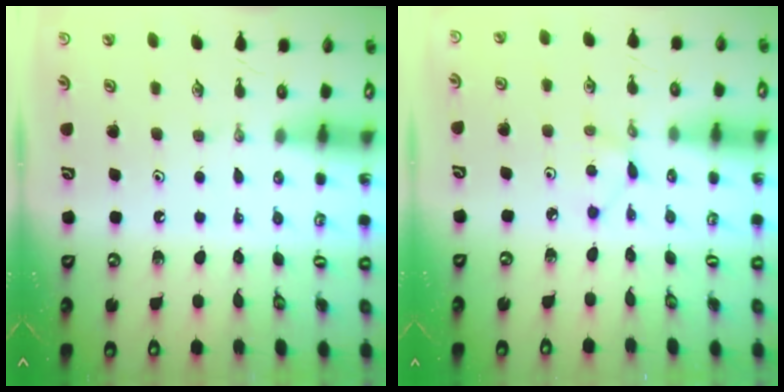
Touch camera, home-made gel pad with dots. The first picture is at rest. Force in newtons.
{"total": 2.1, "press": 2.1, "slide": 0.3}